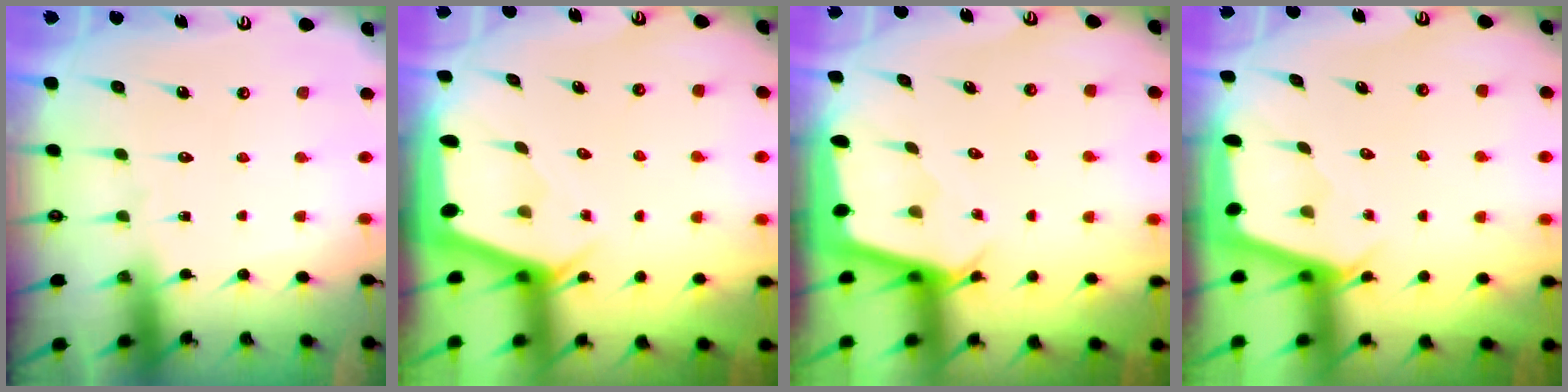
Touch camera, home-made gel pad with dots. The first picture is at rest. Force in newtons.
{"total": 2.1, "press": 2.0, "slide": 0.4}
{"total": 2.4, "press": 2.4, "slide": 0.2}
{"total": 2.0, "press": 2.0, "slide": 0.3}